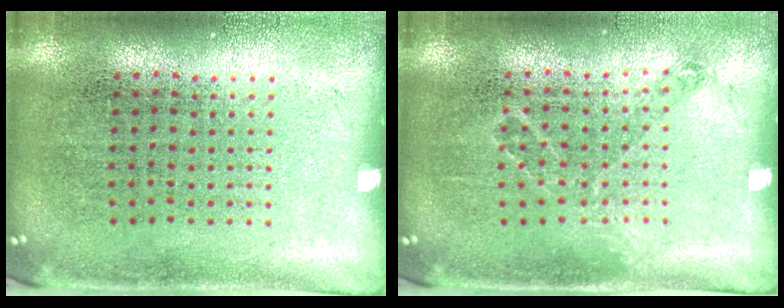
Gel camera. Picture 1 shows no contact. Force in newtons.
{"total": 0.8, "press": 0.8, "slide": 0.3}